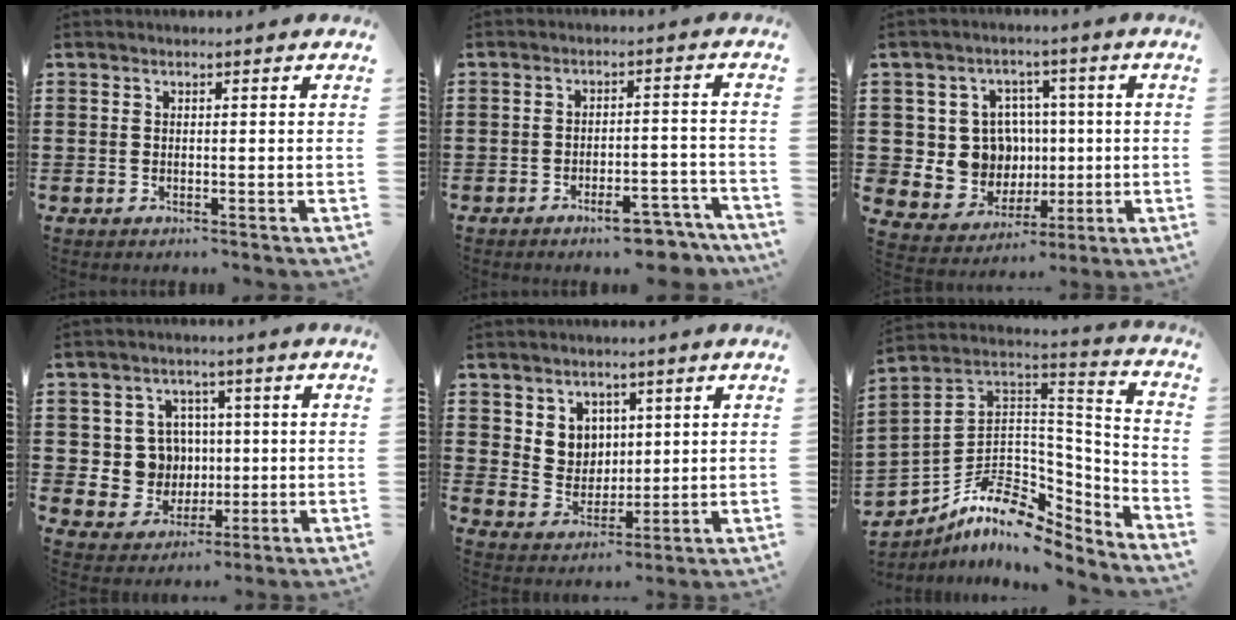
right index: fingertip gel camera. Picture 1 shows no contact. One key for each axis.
{"total": 6.5, "fx": -5.4, "fy": 1.2, "fz": 3.5, "tx": -0.050, "ty": 0.006, "tz": -0.095}
{"total": 9.7, "fx": 0.6, "fy": 9.0, "fz": 3.4, "tx": -0.091, "ty": 0.012, "tz": 0.024}
{"total": 7.4, "fx": 0.7, "fy": 7.1, "fz": 2.0, "tx": -0.064, "ty": 0.013, "tz": 0.020}
{"total": 5.2, "fx": 2.8, "fy": 4.4, "fz": 0.5, "tx": -0.028, "ty": 0.000, "tz": 0.049}
{"total": 9.5, "fx": -6.4, "fy": 5.2, "fz": 4.7, "tx": -0.105, "ty": 0.000, "tz": -0.120}